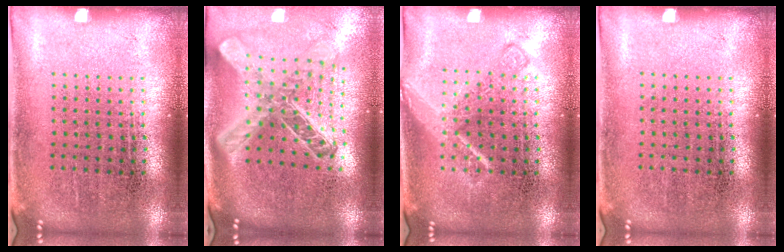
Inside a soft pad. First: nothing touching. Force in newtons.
{"total": 2.7, "press": 2.0, "slide": 1.8}
{"total": 2.1, "press": 2.1, "slide": 0.3}
{"total": 0.0}